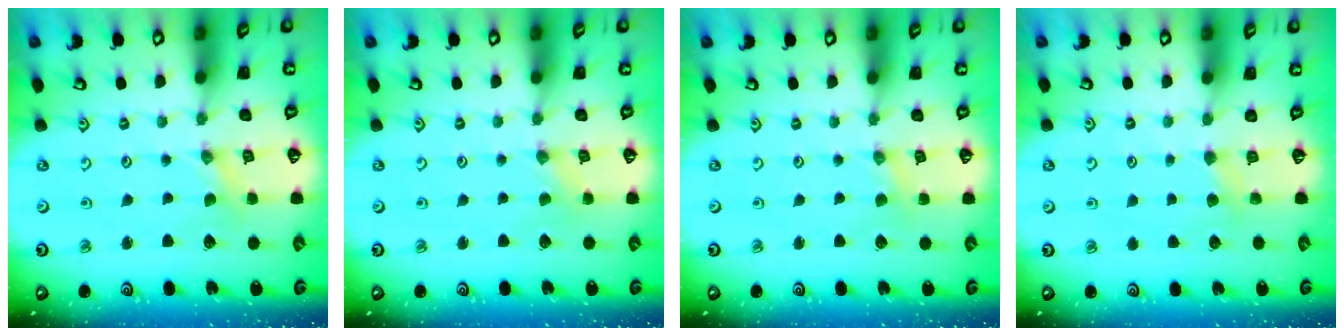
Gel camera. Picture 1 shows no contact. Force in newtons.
{"total": 0.0}
{"total": 0.8, "press": 0.8, "slide": 0.2}
{"total": 2.9, "press": 2.9, "slide": 0.5}